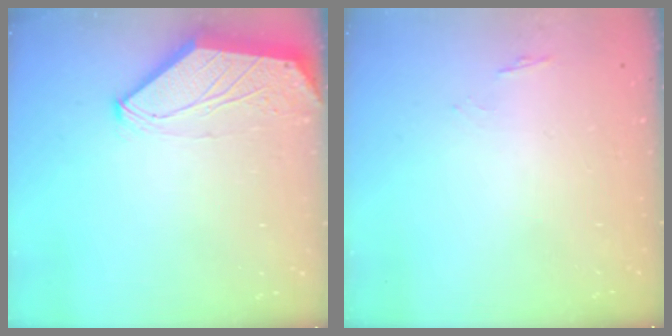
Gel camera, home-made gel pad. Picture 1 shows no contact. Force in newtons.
{"total": 0.8, "press": 0.6, "slide": 0.4}